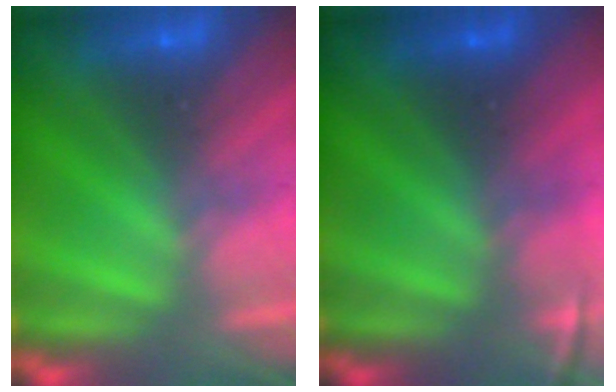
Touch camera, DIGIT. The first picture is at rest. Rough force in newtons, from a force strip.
{"total": 1.7}